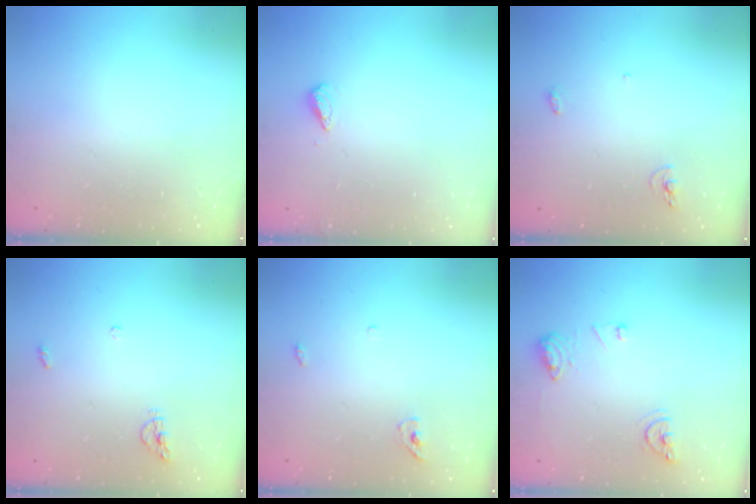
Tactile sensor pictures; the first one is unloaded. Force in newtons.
{"total": 2.7, "press": 2.6, "slide": 0.4}
{"total": 4.5, "press": 4.2, "slide": 1.5}
{"total": 5.4, "press": 5.4, "slide": 0.5}
{"total": 3.7, "press": 3.5, "slide": 1.1}
{"total": 10.4, "press": 10.4, "slide": 1.0}